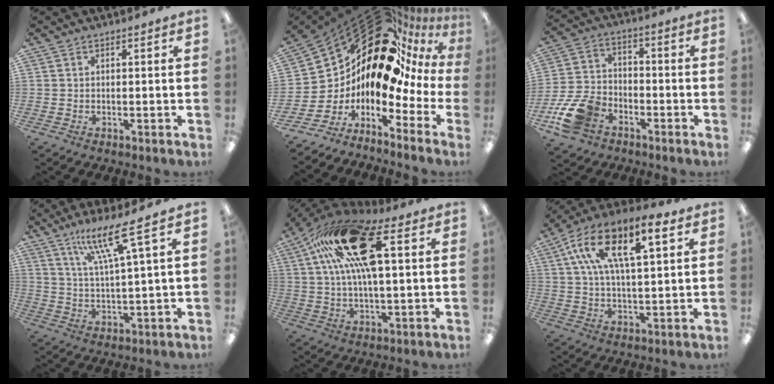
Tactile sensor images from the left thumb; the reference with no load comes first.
{"total": 18.5, "force": [13.2, 9.1, 9.3], "torque": [-0.162, -0.137, 0.231]}
{"total": 12.5, "force": [-6.8, 8.4, 6.4], "torque": [-0.142, 0.043, -0.124]}
{"total": 11.8, "force": [7.3, 1.3, 9.2], "torque": [-0.169, -0.026, 0.119]}
{"total": 23.6, "force": [9.0, 10.0, 19.3], "torque": [-0.360, -0.005, 0.143]}
{"total": 15.8, "force": [7.8, 6.3, 12.3], "torque": [-0.229, -0.014, 0.134]}